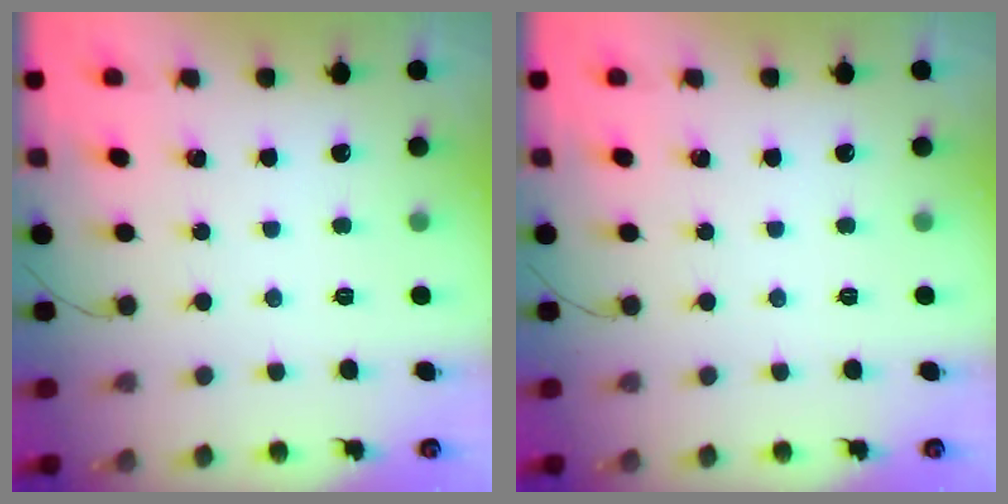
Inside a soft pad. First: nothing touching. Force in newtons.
{"total": 0.0}